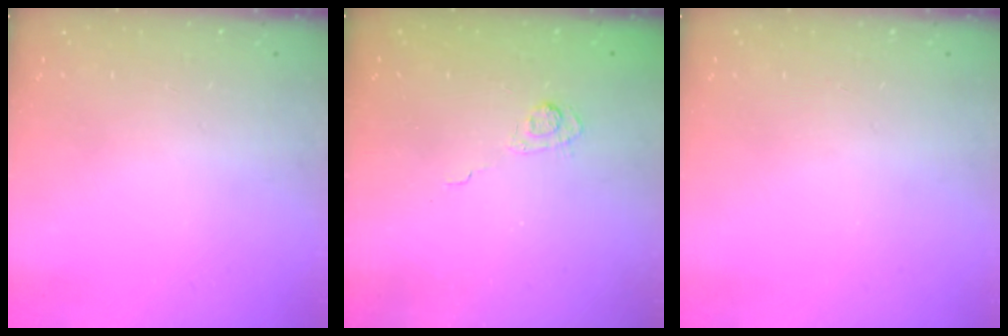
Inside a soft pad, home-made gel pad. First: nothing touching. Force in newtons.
{"total": 3.8, "press": 3.5, "slide": 1.6}
{"total": 0.0}